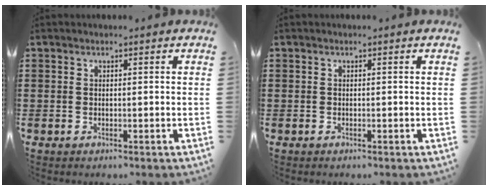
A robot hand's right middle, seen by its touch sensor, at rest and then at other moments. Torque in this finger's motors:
{"motor_torque": [0.05, -0.25, 0.02, -0.01]}